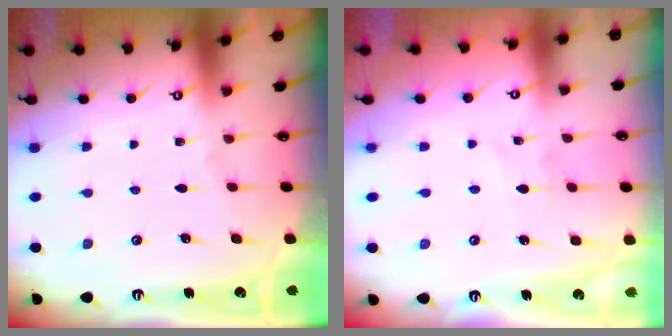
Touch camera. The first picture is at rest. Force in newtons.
{"total": 1.5, "press": 1.5, "slide": 0.1}